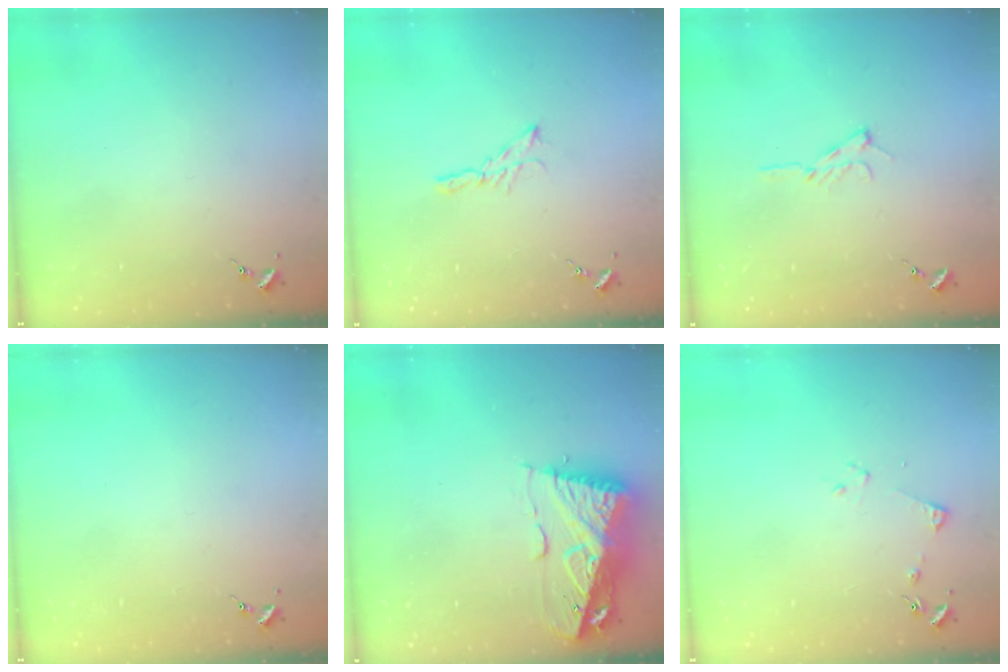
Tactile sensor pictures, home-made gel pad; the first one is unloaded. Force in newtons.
{"total": 5.3, "press": 5.3, "slide": 0.2}
{"total": 6.5, "press": 6.5, "slide": 0.8}
{"total": 0.0}
{"total": 10.8, "press": 10.7, "slide": 1.0}
{"total": 4.5, "press": 4.5, "slide": 0.6}